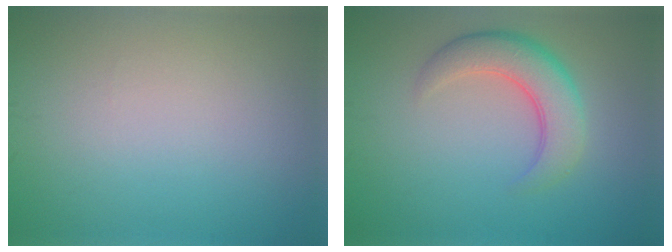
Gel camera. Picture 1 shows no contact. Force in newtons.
{"total": 4.9, "press": 4.9, "slide": 0.2}